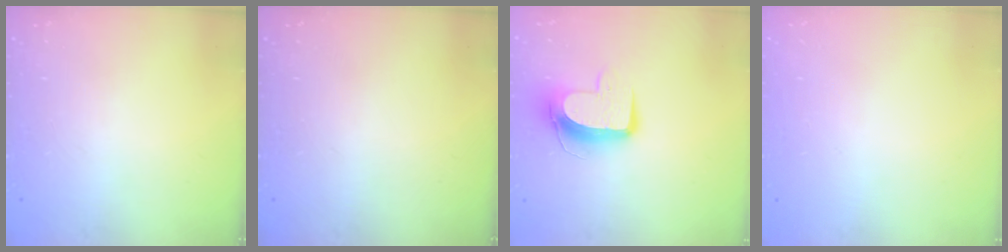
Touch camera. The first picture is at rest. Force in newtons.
{"total": 0.0}
{"total": 10.5, "press": 10.4, "slide": 0.8}
{"total": 0.0}